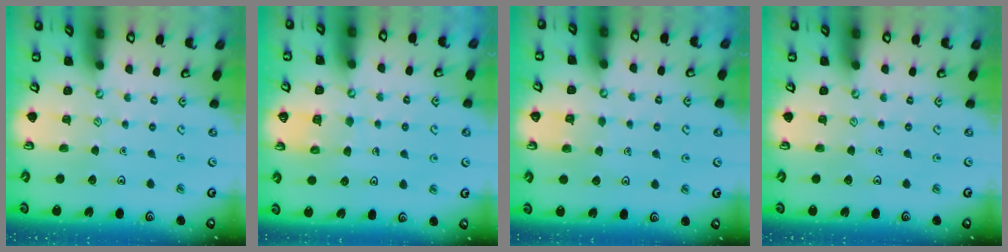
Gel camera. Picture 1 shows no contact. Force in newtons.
{"total": 6.1, "press": 6.1, "slide": 0.5}
{"total": 3.9, "press": 3.8, "slide": 0.3}
{"total": 0.0}